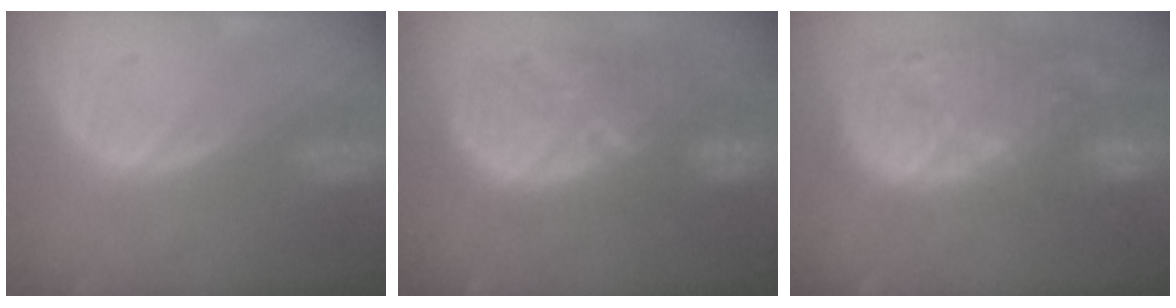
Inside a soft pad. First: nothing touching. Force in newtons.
{"total": 11.1, "press": 10.7, "slide": 2.9}
{"total": 14.7, "press": 12.8, "slide": 7.2}